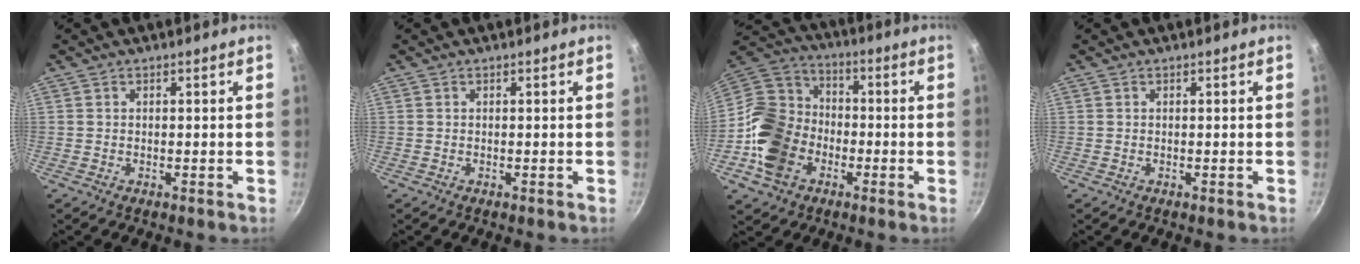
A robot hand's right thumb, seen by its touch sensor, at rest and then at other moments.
{"total": 0.0}
{"total": 16.8, "force": [-5.2, 13.2, 8.9], "torque": [-0.154, 0.044, -0.114]}
{"total": 0.0}